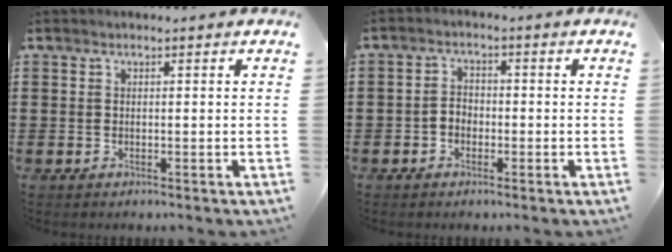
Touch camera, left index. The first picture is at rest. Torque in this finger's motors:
{"motor_torque": [0.65, 0.43, 0.33, 0.07]}